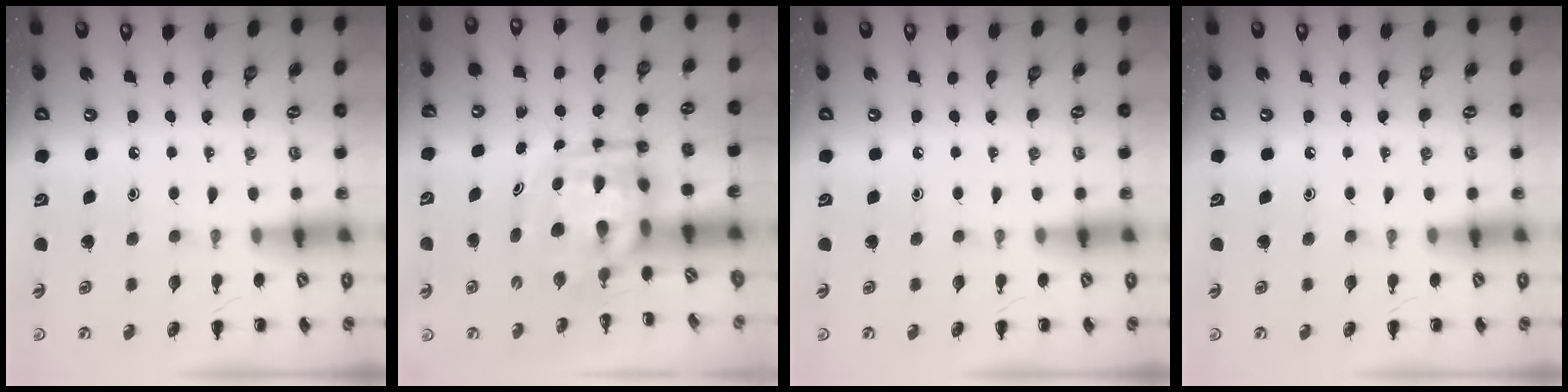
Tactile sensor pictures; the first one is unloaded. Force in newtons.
{"total": 5.8, "press": 5.5, "slide": 1.9}
{"total": 0.0}
{"total": 0.0}